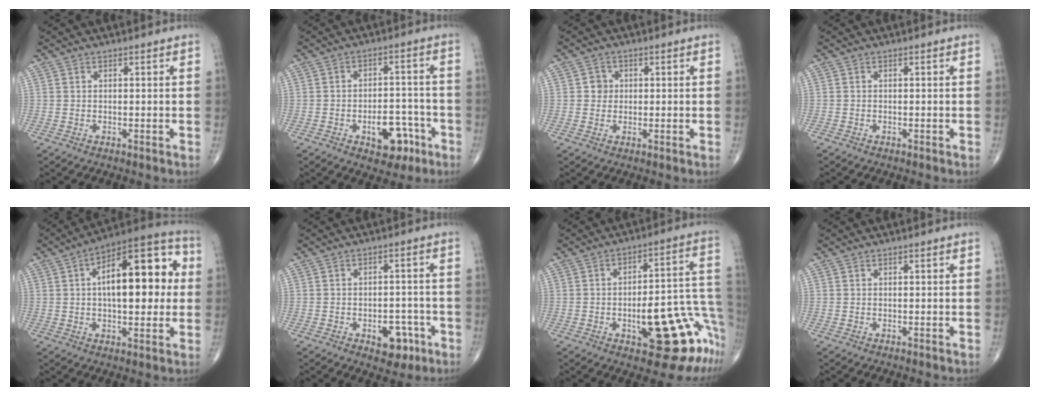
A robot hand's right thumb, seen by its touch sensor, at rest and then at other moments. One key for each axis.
{"total": 8.9, "fx": -4.1, "fy": 5.1, "fz": 6.0, "tx": -0.059, "ty": 0.036, "tz": -0.053}
{"total": 2.4, "fx": 0.2, "fy": 2.3, "fz": 0.7, "tx": 0.004, "ty": 0.004, "tz": 0.000}
{"total": 0.0}
{"total": 19.9, "fx": 2.6, "fy": 8.9, "fz": 17.6, "tx": -0.230, "ty": 0.029, "tz": 0.029}
{"total": 7.7, "fx": -3.4, "fy": 4.6, "fz": 5.1, "tx": -0.038, "ty": 0.025, "tz": -0.038}
{"total": 20.2, "fx": -7.8, "fy": 7.0, "fz": 17.2, "tx": -0.145, "ty": 0.064, "tz": -0.084}
{"total": 0.0}